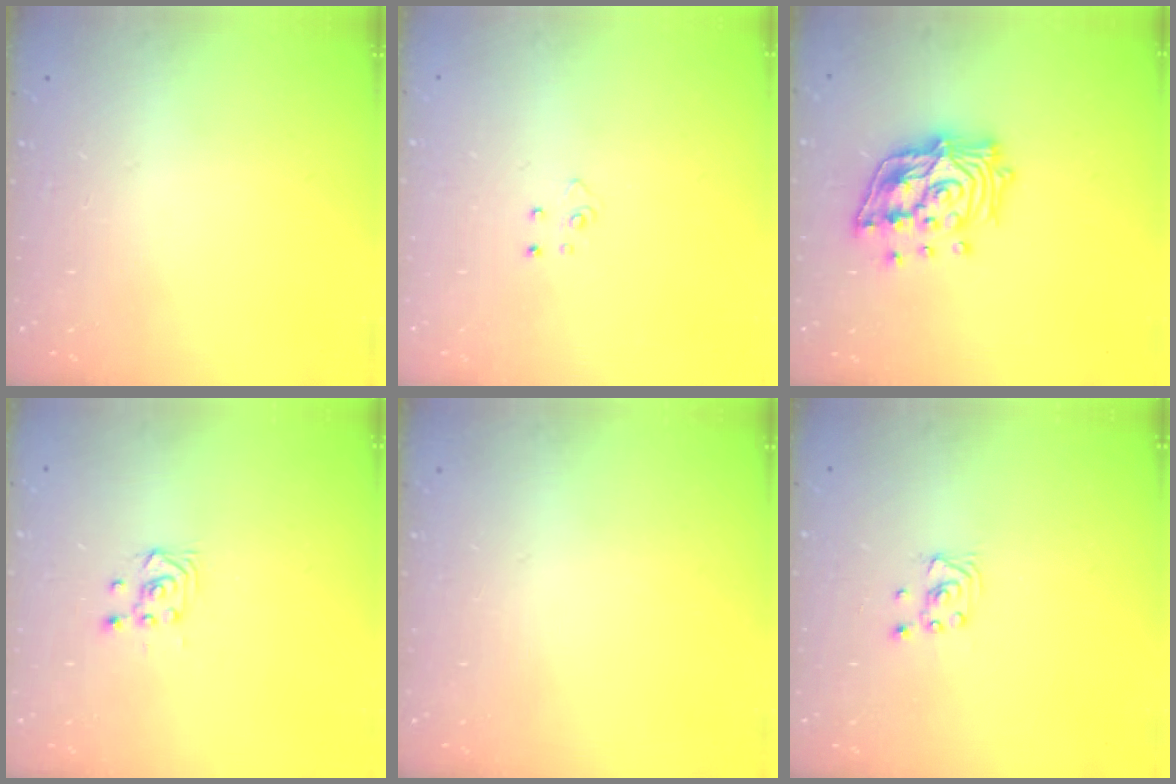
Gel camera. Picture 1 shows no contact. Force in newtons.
{"total": 3.7, "press": 3.7, "slide": 0.3}
{"total": 17.1, "press": 16.9, "slide": 2.5}
{"total": 3.7, "press": 3.5, "slide": 1.1}
{"total": 0.0}
{"total": 2.3, "press": 2.3, "slide": 0.2}